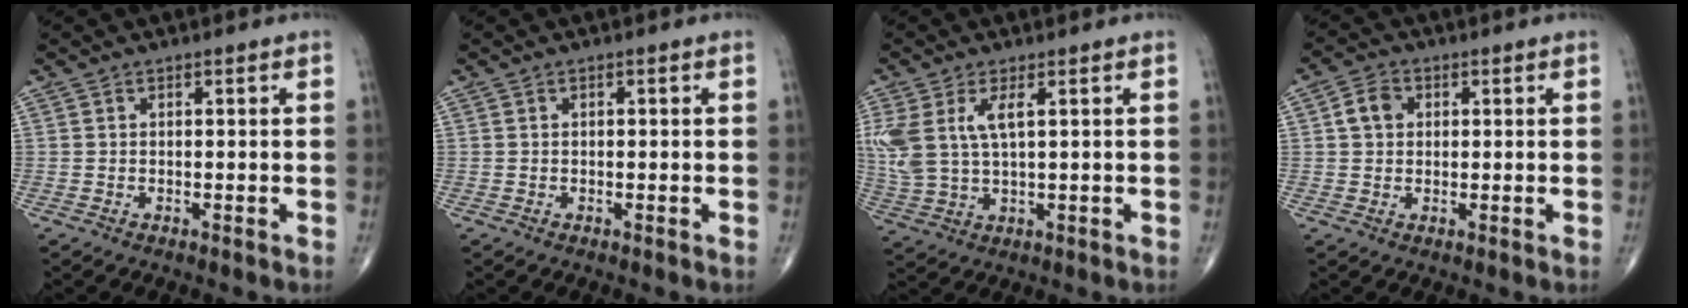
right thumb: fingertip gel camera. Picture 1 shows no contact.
{"total": 0.0}
{"total": 9.9, "force": [2.8, 4.4, 8.3], "torque": [-0.206, 0.000, 0.067]}
{"total": 4.1, "force": [0.8, 3.3, 2.3], "torque": [-0.035, 0.007, 0.011]}